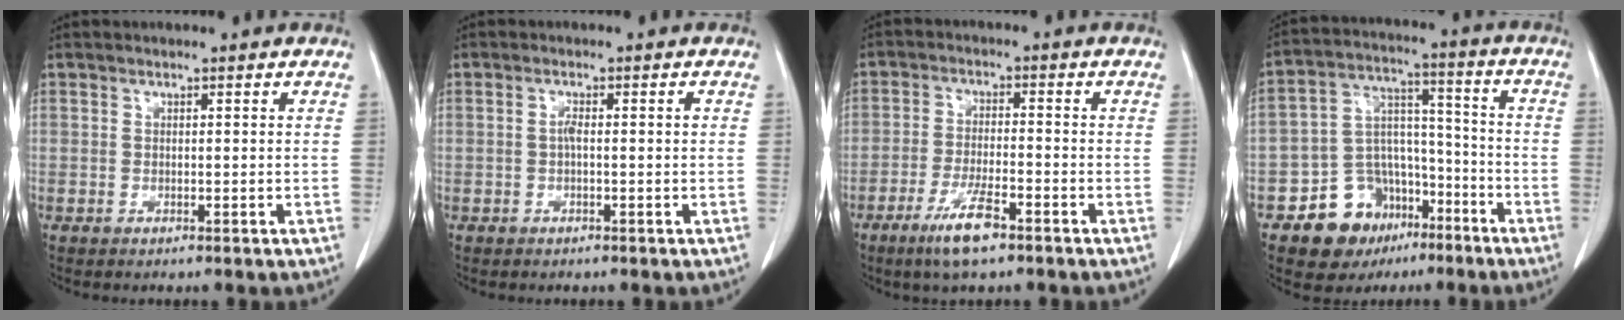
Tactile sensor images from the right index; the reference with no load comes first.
{"total": 1.7, "force": [-0.2, 0.3, 1.6], "torque": [-0.031, 0.003, -0.004]}
{"total": 6.7, "force": [-4.4, 1.2, 5.0], "torque": [-0.101, -0.008, -0.077]}
{"total": 12.6, "force": [-7.2, 9.2, 4.8], "torque": [-0.078, 0.052, -0.106]}